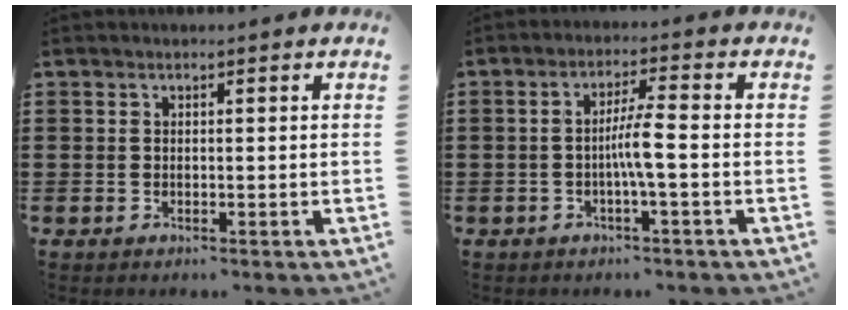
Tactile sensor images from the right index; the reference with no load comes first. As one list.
[{"total": 4.5, "force": [-0.9, 0.0, 4.4], "torque": [-0.080, -0.004, -0.020]}]